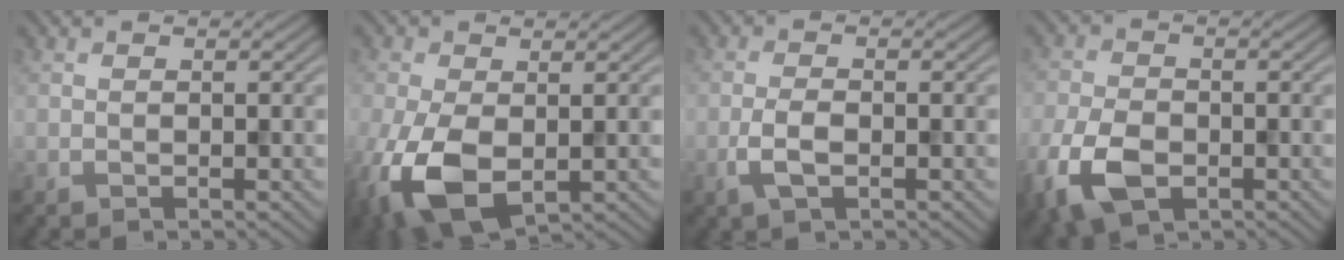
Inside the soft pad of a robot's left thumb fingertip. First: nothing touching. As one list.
[{"total": 9.4, "force": [-2.4, 5.5, 7.1], "torque": [-0.187, -0.025, -0.046]}, {"total": 3.0, "force": [-1.1, 1.3, 2.5], "torque": [-0.058, -0.004, -0.025]}, {"total": 8.1, "force": [-3.5, 4.9, 5.4], "torque": [-0.140, -0.017, -0.074]}]